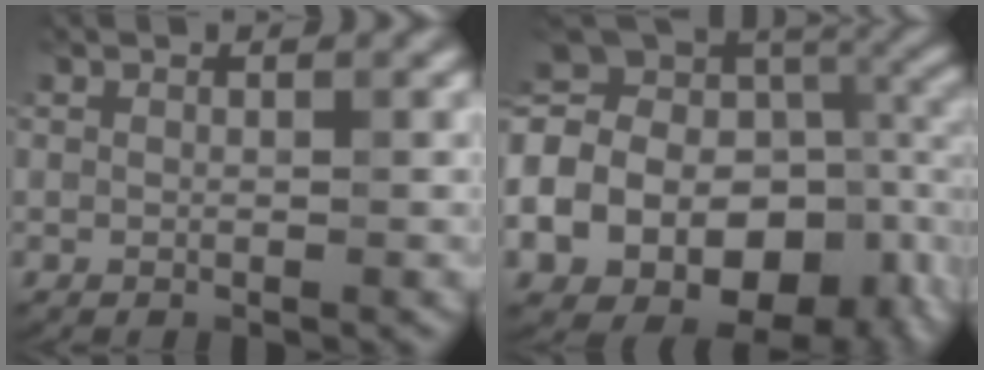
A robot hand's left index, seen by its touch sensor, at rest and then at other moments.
{"total": 20.1, "force": [-5.1, 13.7, 13.8], "torque": [-0.251, 0.011, -0.072]}